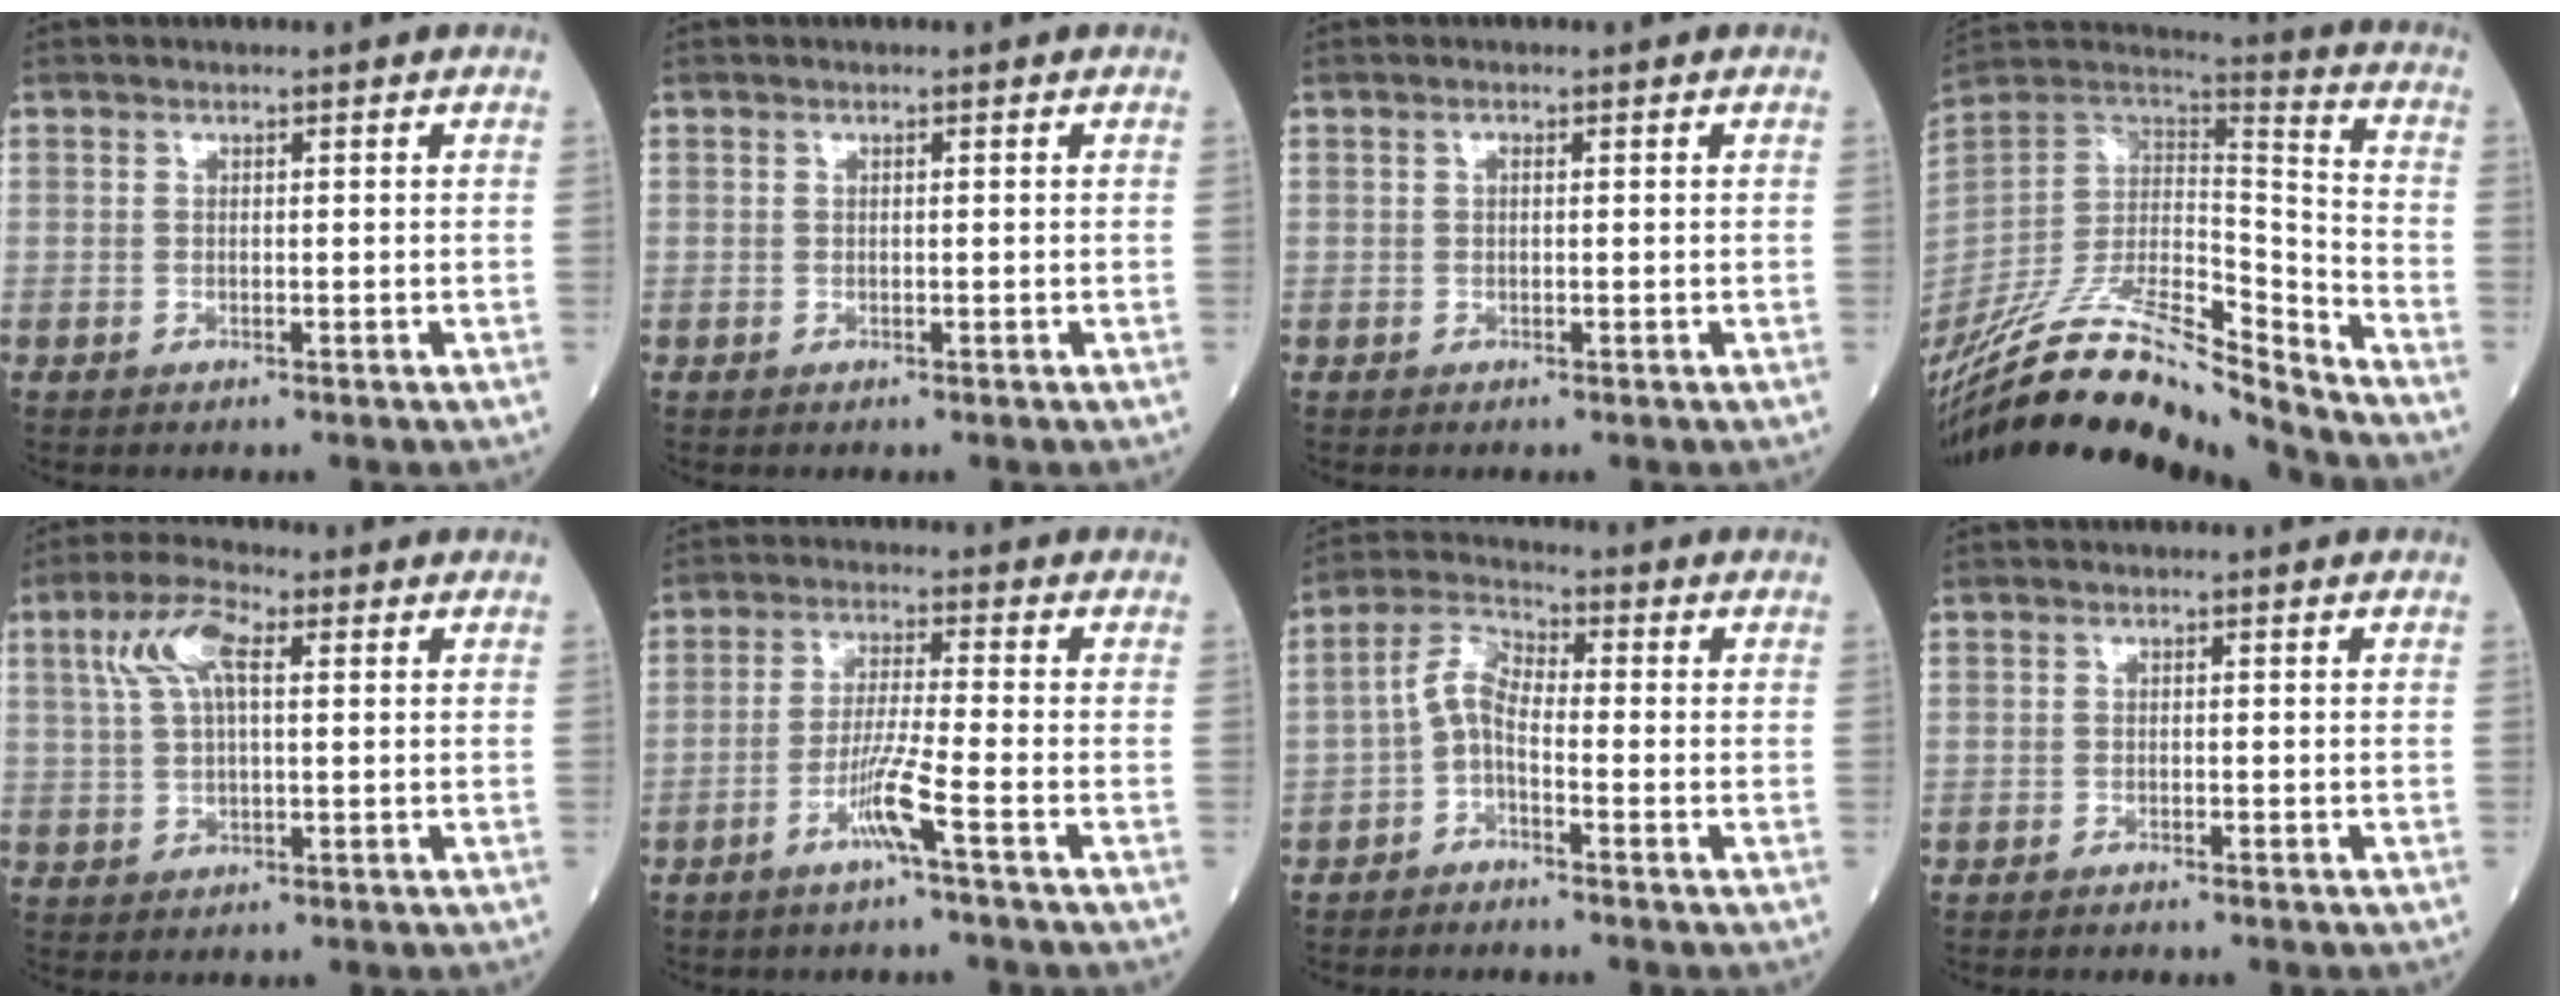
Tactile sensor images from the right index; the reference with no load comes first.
{"total": 0.0}
{"total": 0.5, "force": [0.1, 0.3, 0.4], "torque": [-0.009, 0.002, 0.001]}
{"total": 24.6, "force": [-22.0, 1.5, 10.9], "torque": [-0.235, -0.005, -0.380]}
{"total": 7.2, "force": [2.6, 2.3, 6.3], "torque": [-0.136, 0.022, 0.049]}
{"total": 5.6, "force": [-3.0, -1.1, 4.7], "torque": [-0.094, -0.003, -0.062]}
{"total": 4.3, "force": [-1.6, 1.8, 3.5], "torque": [-0.069, 0.012, -0.041]}
{"total": 1.1, "force": [-1.0, -0.1, 0.4], "torque": [-0.008, 0.000, -0.014]}